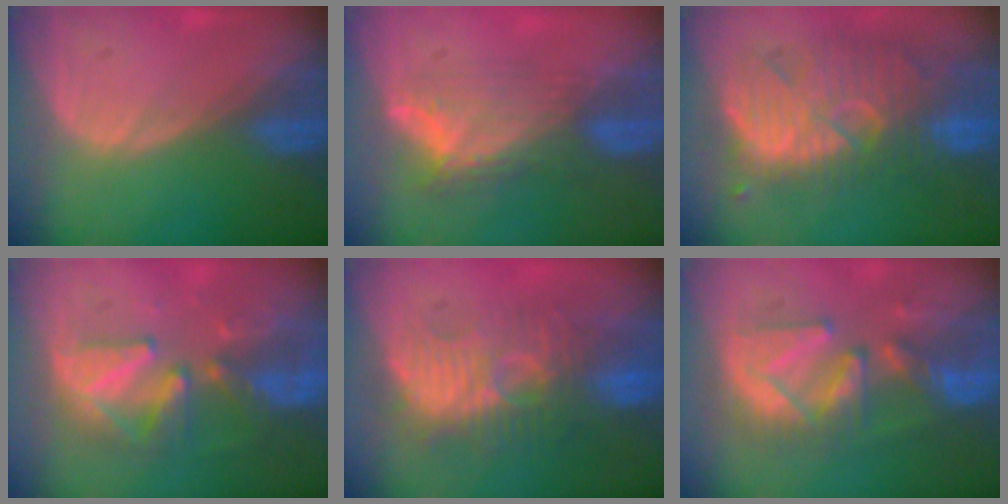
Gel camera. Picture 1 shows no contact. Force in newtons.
{"total": 7.4, "press": 6.6, "slide": 3.4}
{"total": 11.8, "press": 10.9, "slide": 4.4}
{"total": 8.4, "press": 8.1, "slide": 2.0}
{"total": 9.7, "press": 9.6, "slide": 1.4}
{"total": 9.2, "press": 9.2, "slide": 0.3}